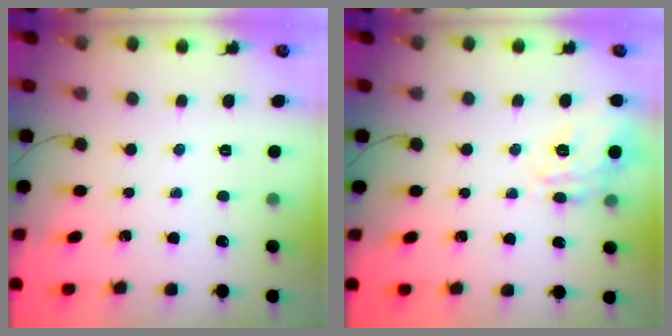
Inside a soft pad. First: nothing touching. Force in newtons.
{"total": 15.2, "press": 15.2, "slide": 0.6}